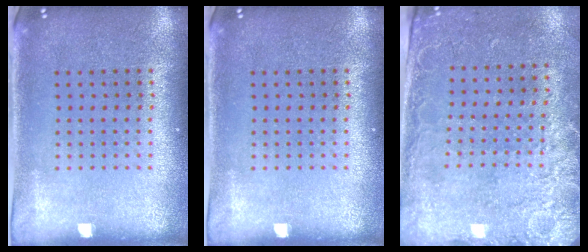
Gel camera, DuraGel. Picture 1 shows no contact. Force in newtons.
{"total": 0.0}
{"total": 2.6, "press": 2.1, "slide": 1.5}